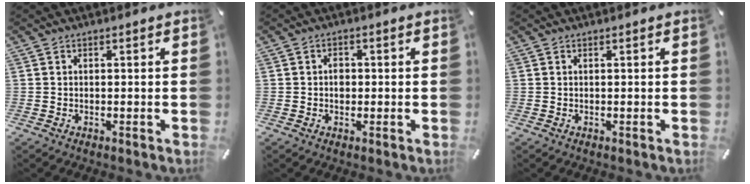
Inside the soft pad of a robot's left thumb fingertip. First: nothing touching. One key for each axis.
{"total": 2.0, "fx": -0.1, "fy": 1.6, "fz": 1.2, "tx": -0.017, "ty": 0.002, "tz": -0.006}
{"total": 0.0}